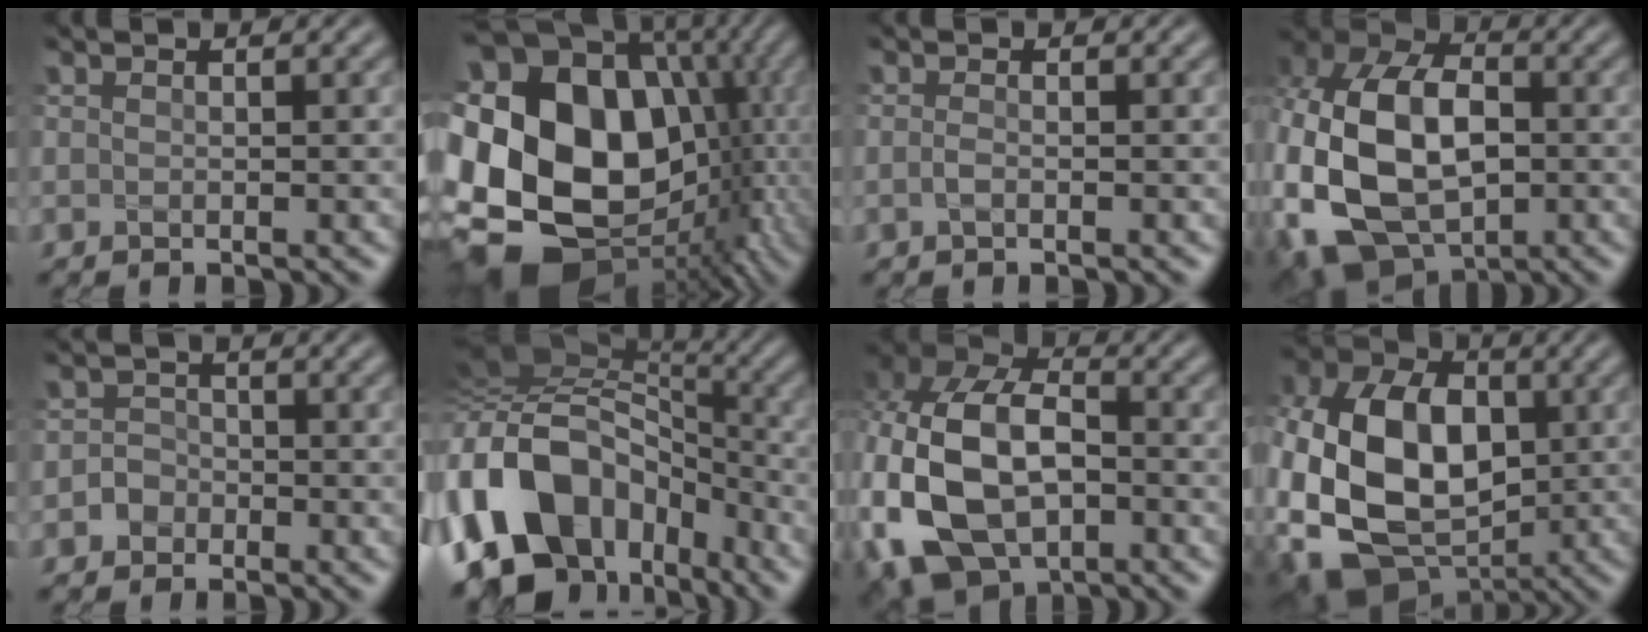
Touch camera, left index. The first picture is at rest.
{"total": 21.1, "force": [-1.4, 16.0, 13.6], "torque": [-0.258, 0.005, -0.005]}
{"total": 0.7, "force": [-0.3, 0.2, 0.6], "torque": [-0.018, 0.003, -0.007]}
{"total": 14.4, "force": [-1.9, 10.3, 9.9], "torque": [-0.229, -0.007, -0.036]}
{"total": 1.7, "force": [-0.8, 1.4, 0.3], "torque": [0.009, 0.009, -0.023]}
{"total": 15.7, "force": [-5.0, 11.6, 9.3], "torque": [-0.204, 0.012, -0.105]}
{"total": 15.7, "force": [-3.0, 11.1, 10.7], "torque": [-0.257, -0.021, -0.047]}
{"total": 14.5, "force": [-2.4, 10.3, 9.9], "torque": [-0.212, 0.001, -0.040]}